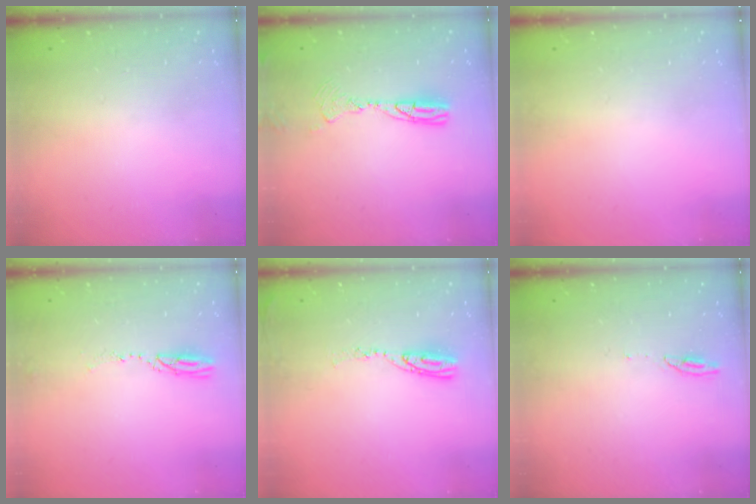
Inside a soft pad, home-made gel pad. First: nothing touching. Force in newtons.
{"total": 9.2, "press": 9.0, "slide": 2.2}
{"total": 0.0}
{"total": 3.3, "press": 3.2, "slide": 0.8}
{"total": 6.8, "press": 6.8, "slide": 0.6}
{"total": 3.5, "press": 3.5, "slide": 0.3}